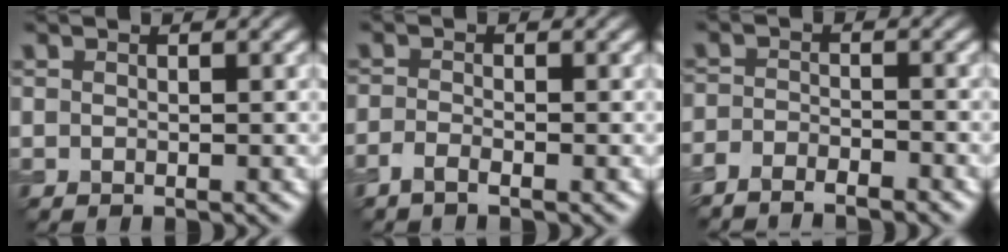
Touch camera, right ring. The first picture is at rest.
{"total": 0.9, "force": [-0.8, 0.0, 0.5], "torque": [-0.011, -0.001, -0.021]}
{"total": 3.1, "force": [-3.1, 0.3, 0.5], "torque": [-0.013, -0.004, -0.062]}